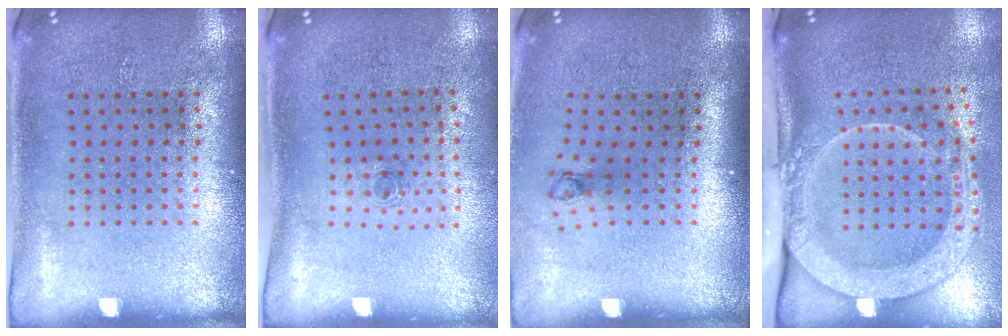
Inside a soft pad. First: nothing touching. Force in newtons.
{"total": 0.5, "press": 0.3, "slide": 0.5}
{"total": 0.7, "press": 0.3, "slide": 0.6}
{"total": 2.9, "press": 2.1, "slide": 2.0}